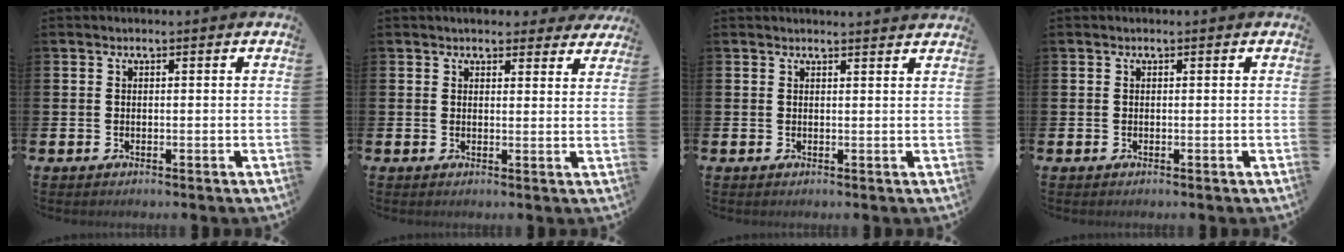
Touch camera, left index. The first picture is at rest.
{"total": 3.3, "force": [3.1, 1.1, 0.1], "torque": [-0.002, -0.013, 0.056]}
{"total": 1.3, "force": [1.3, -0.1, -0.1], "torque": [0.009, -0.011, 0.022]}
{"total": 0.0}